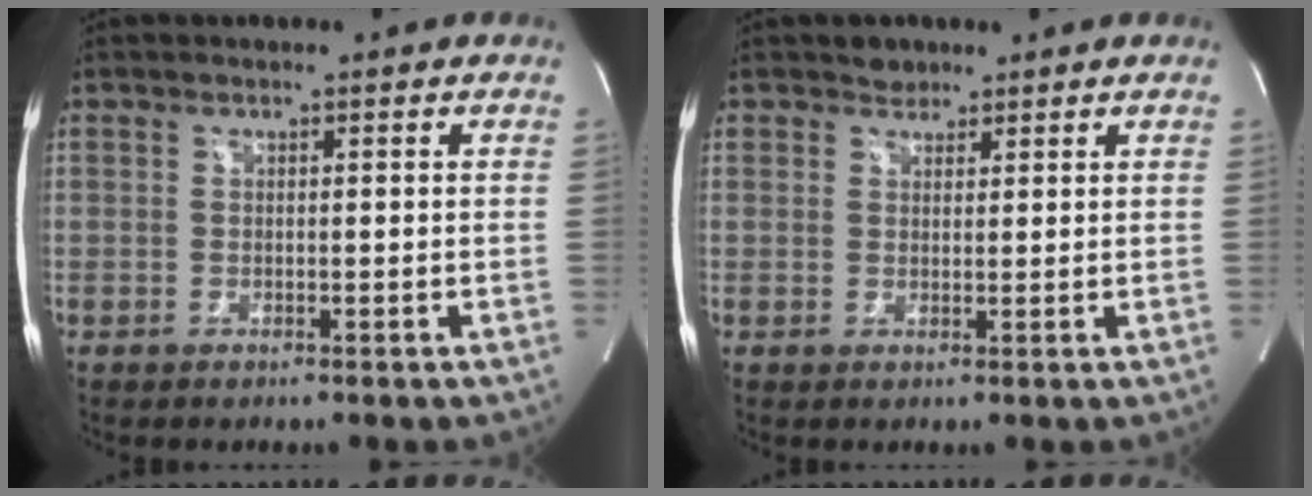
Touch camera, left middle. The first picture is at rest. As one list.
[{"total": 1.8, "force": [1.4, 1.2, 0.0], "torque": [0.004, 0.002, 0.019]}]